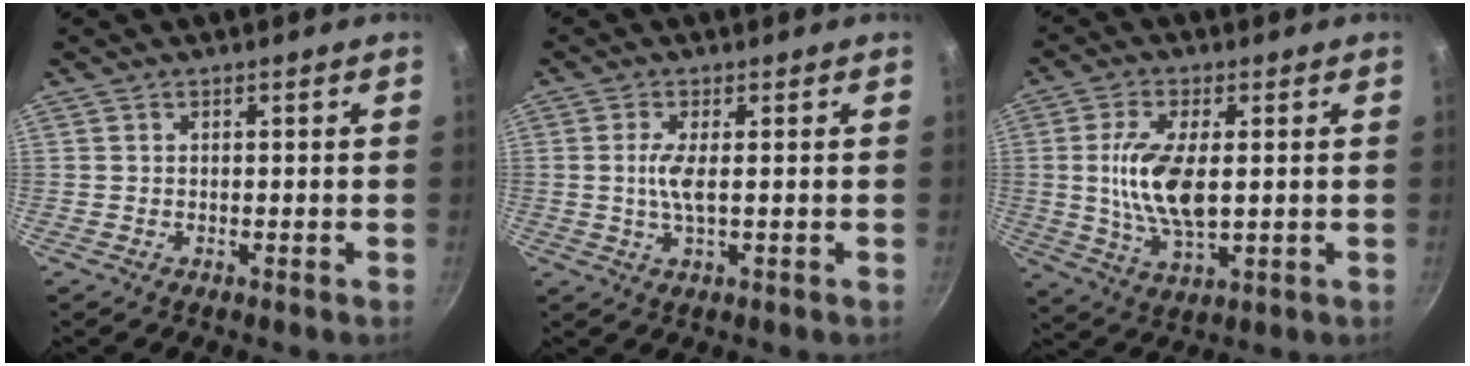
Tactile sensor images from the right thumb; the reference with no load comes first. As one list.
[{"total": 4.2, "force": [0.2, 1.1, 4.1], "torque": [-0.094, -0.002, 0.003]}, {"total": 12.1, "force": [0.8, 5.6, 10.7], "torque": [-0.203, -0.006, 0.017]}]